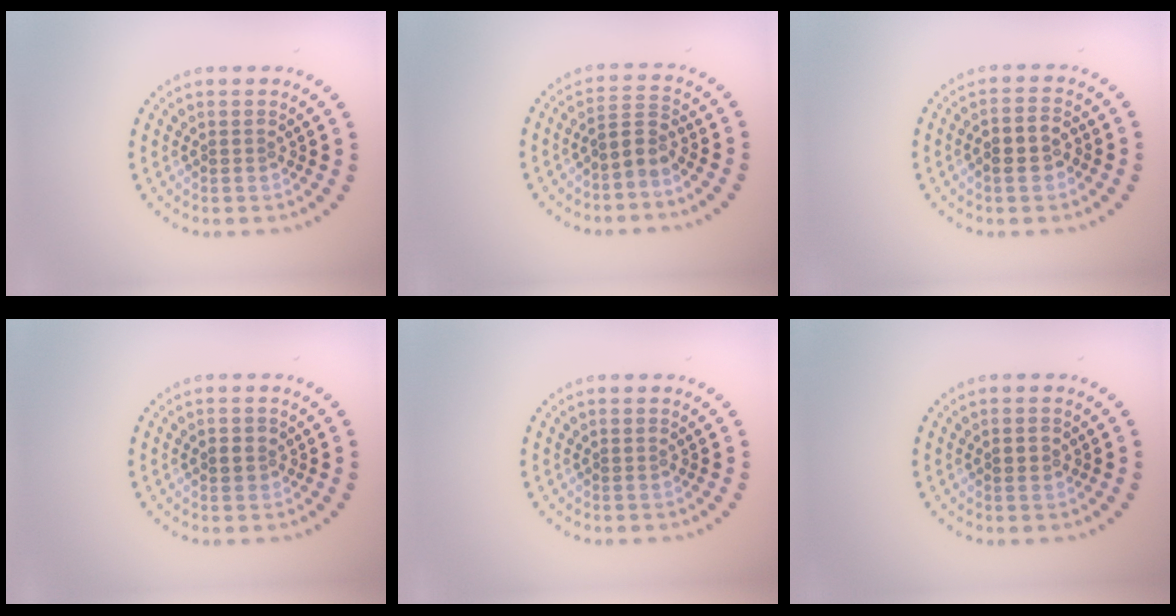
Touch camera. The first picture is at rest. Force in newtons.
{"total": 2.3, "press": 1.5, "slide": 1.7}
{"total": 2.7, "press": 2.6, "slide": 0.7}
{"total": 1.3, "press": 1.3, "slide": 0.2}
{"total": 0.0}
{"total": 1.4, "press": 1.4, "slide": 0.1}